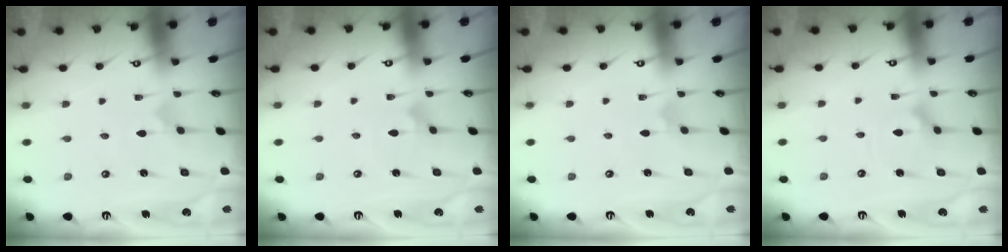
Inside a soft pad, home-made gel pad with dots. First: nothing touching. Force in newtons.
{"total": 2.3, "press": 2.3, "slide": 0.1}
{"total": 0.0}
{"total": 5.5, "press": 5.5, "slide": 0.7}